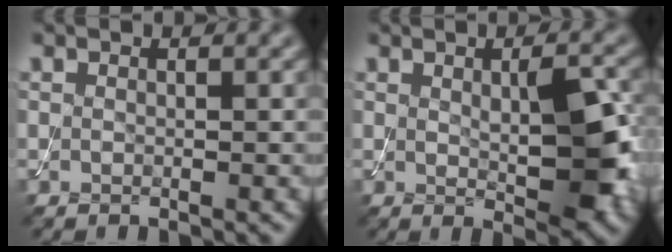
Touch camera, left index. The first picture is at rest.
{"total": 5.6, "force": [0.5, 1.8, 5.3], "torque": [-0.077, -0.002, 0.013]}